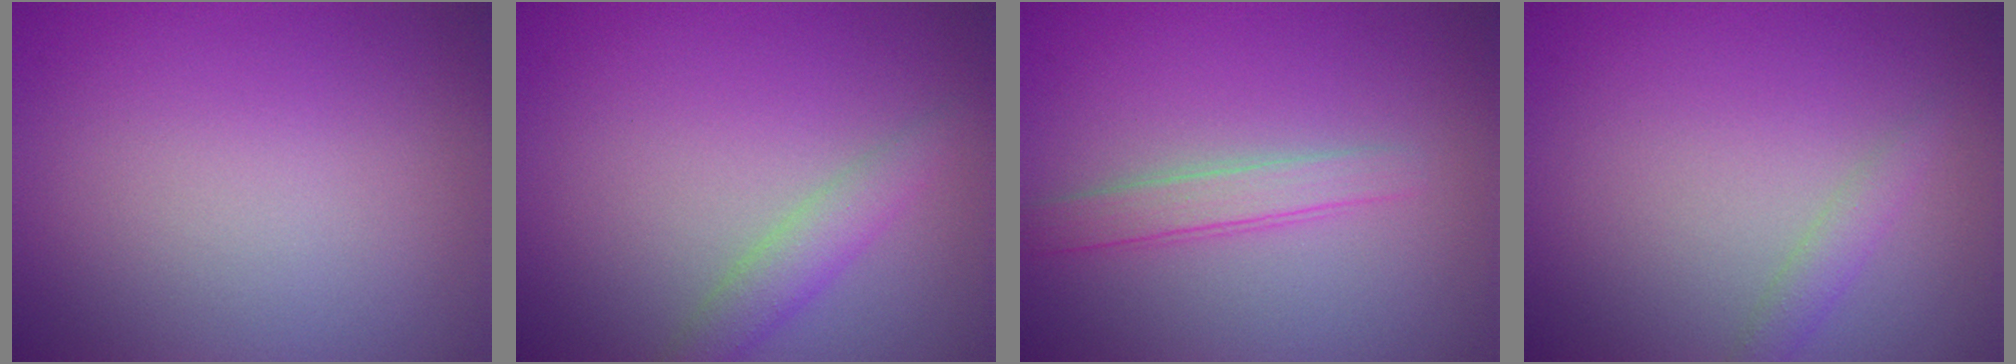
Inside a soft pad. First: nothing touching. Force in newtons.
{"total": 2.2, "press": 2.2, "slide": 0.1}
{"total": 2.1, "press": 2.1, "slide": 0.0}
{"total": 1.3, "press": 1.3, "slide": 0.1}